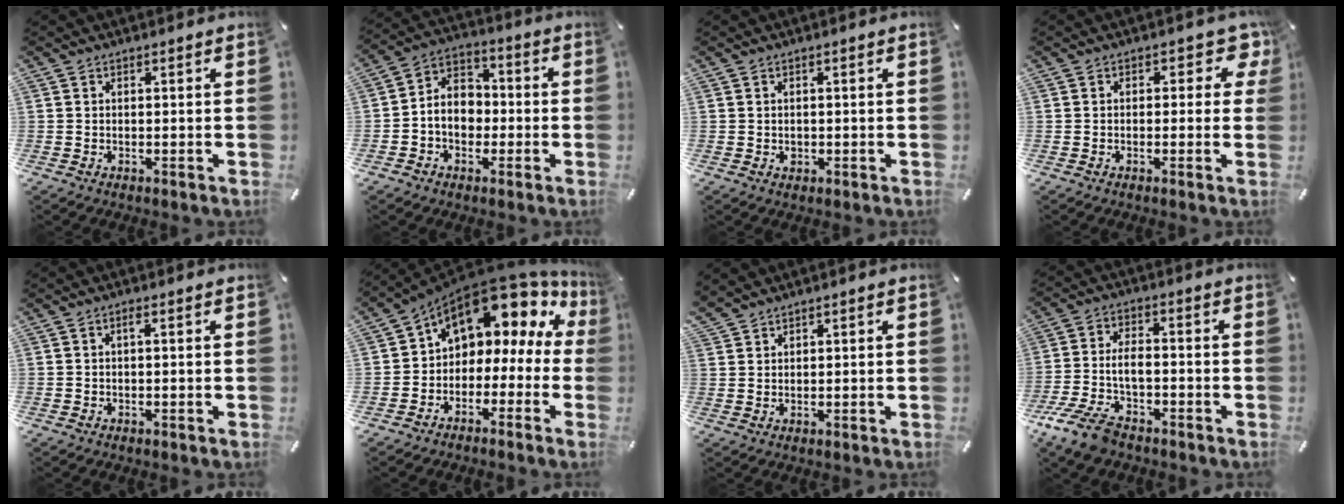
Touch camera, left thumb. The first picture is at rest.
{"total": 7.7, "force": [-2.0, 6.6, 3.4], "torque": [-0.079, 0.019, -0.039]}
{"total": 1.0, "force": [-0.1, 1.0, 0.4], "torque": [-0.008, 0.004, -0.002]}
{"total": 4.4, "force": [1.3, 2.8, 3.1], "torque": [-0.027, -0.009, 0.014]}
{"total": 1.1, "force": [0.1, 0.1, 1.1], "torque": [-0.019, -0.001, 0.001]}
{"total": 11.6, "force": [7.9, 6.0, 5.9], "torque": [-0.098, -0.077, 0.131]}
{"total": 2.1, "force": [2.0, 0.4, 0.5], "torque": [-0.012, -0.006, 0.039]}
{"total": 9.3, "force": [-4.5, 5.1, 6.2], "torque": [-0.143, 0.012, -0.088]}